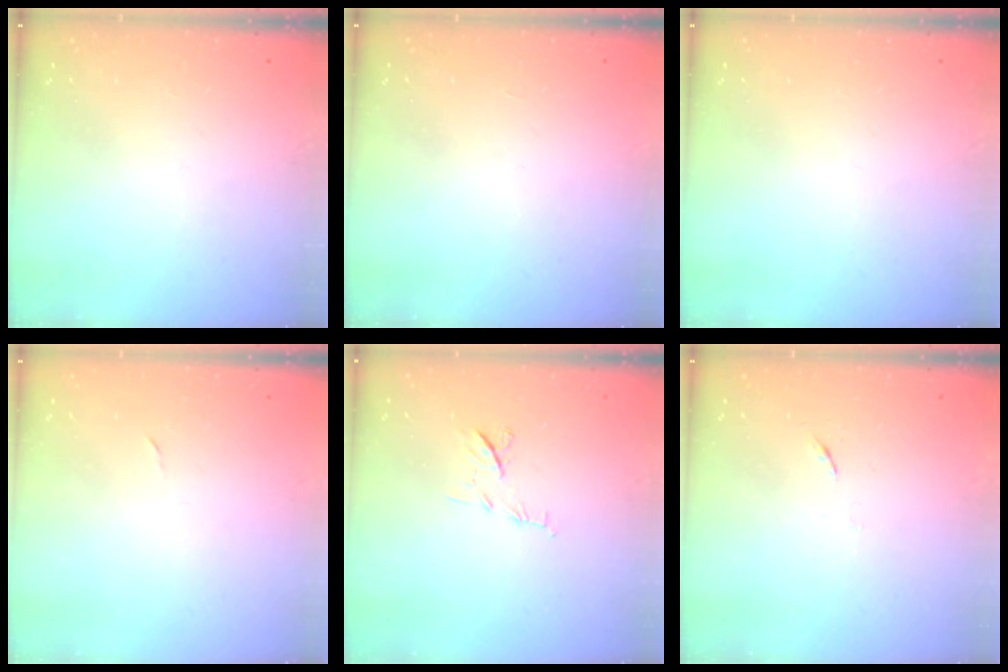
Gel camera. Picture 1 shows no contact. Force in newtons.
{"total": 1.6, "press": 1.6, "slide": 0.1}
{"total": 0.0}
{"total": 2.3, "press": 2.3, "slide": 0.4}
{"total": 6.2, "press": 6.2, "slide": 0.7}
{"total": 3.5, "press": 3.4, "slide": 0.6}